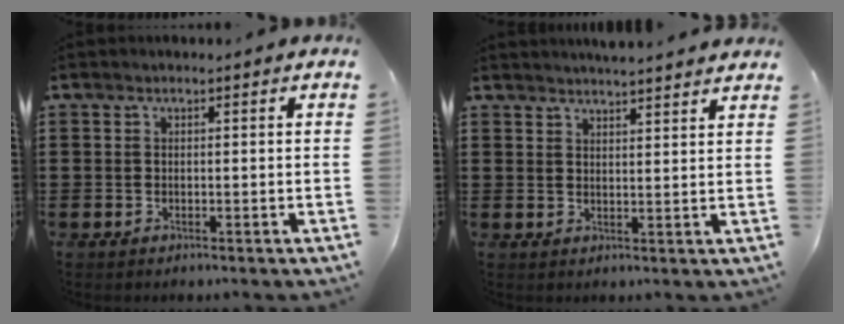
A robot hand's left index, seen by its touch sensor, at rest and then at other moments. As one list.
[{"total": 3.0, "force": [3.0, -0.5, 0.1], "torque": [-0.011, -0.010, 0.056]}]